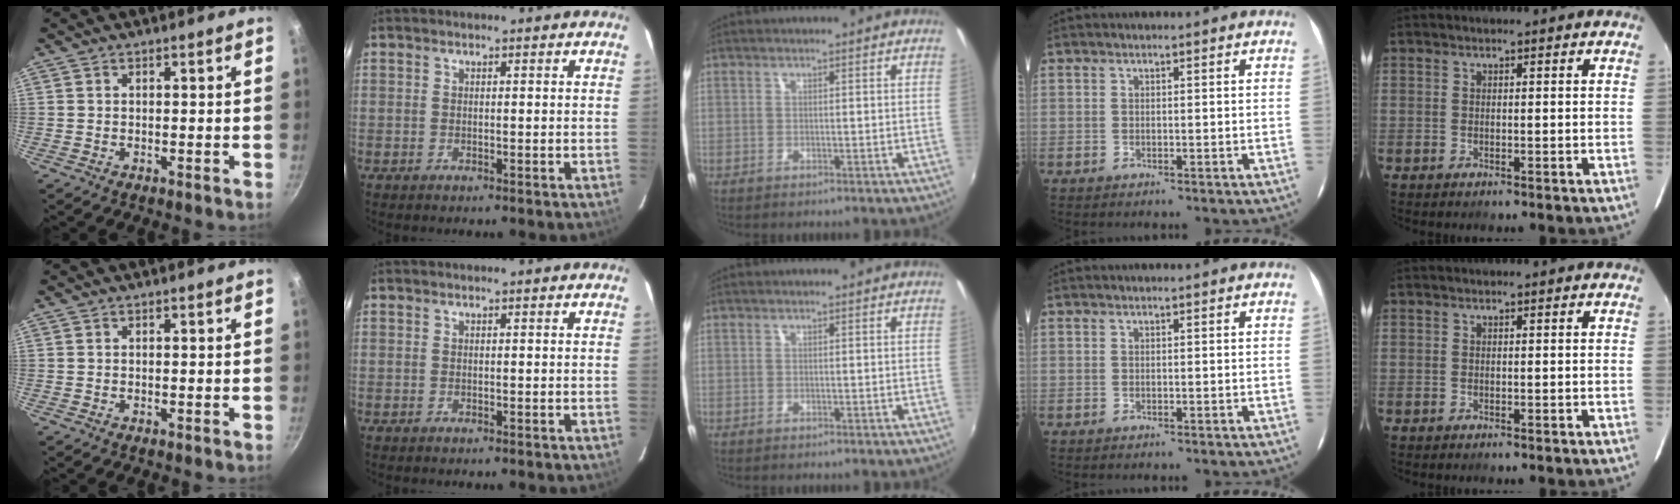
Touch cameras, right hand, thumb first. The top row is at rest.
{}